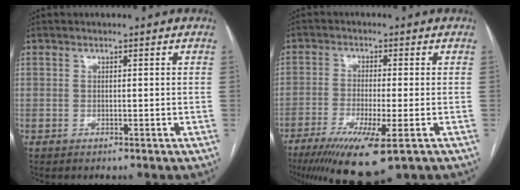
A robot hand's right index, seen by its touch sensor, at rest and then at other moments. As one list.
[{"total": 11.9, "force": [-6.8, 1.4, 9.6], "torque": [-0.160, -0.033, -0.107]}]